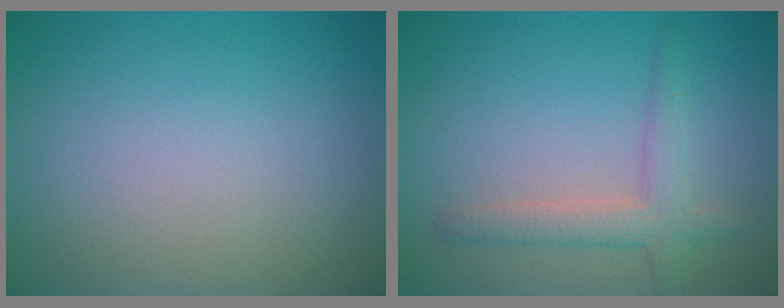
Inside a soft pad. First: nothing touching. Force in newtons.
{"total": 3.0, "press": 3.0, "slide": 0.2}